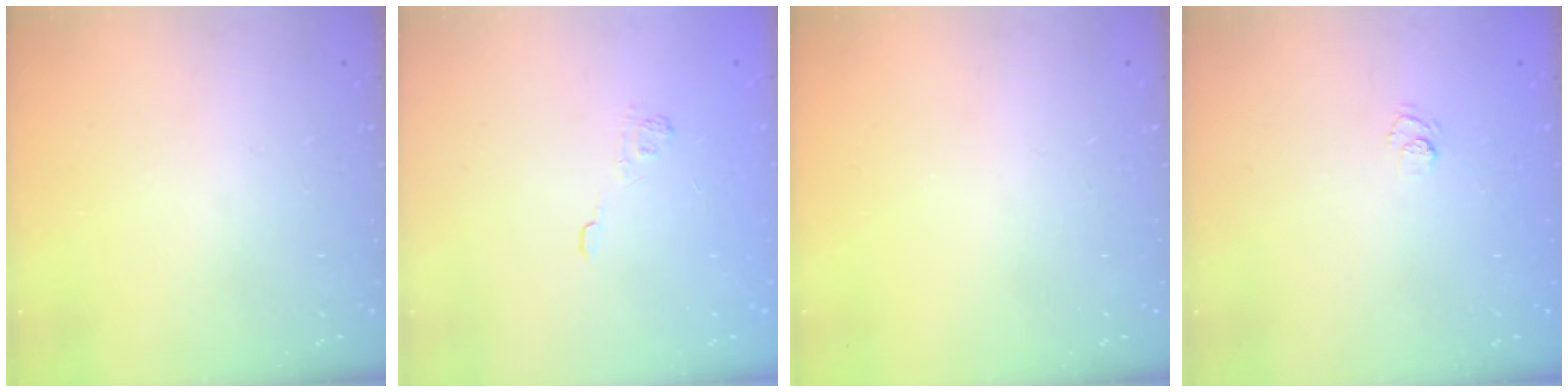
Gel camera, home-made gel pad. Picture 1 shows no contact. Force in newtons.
{"total": 2.3, "press": 1.8, "slide": 1.3}
{"total": 0.0}
{"total": 4.5, "press": 4.3, "slide": 1.2}